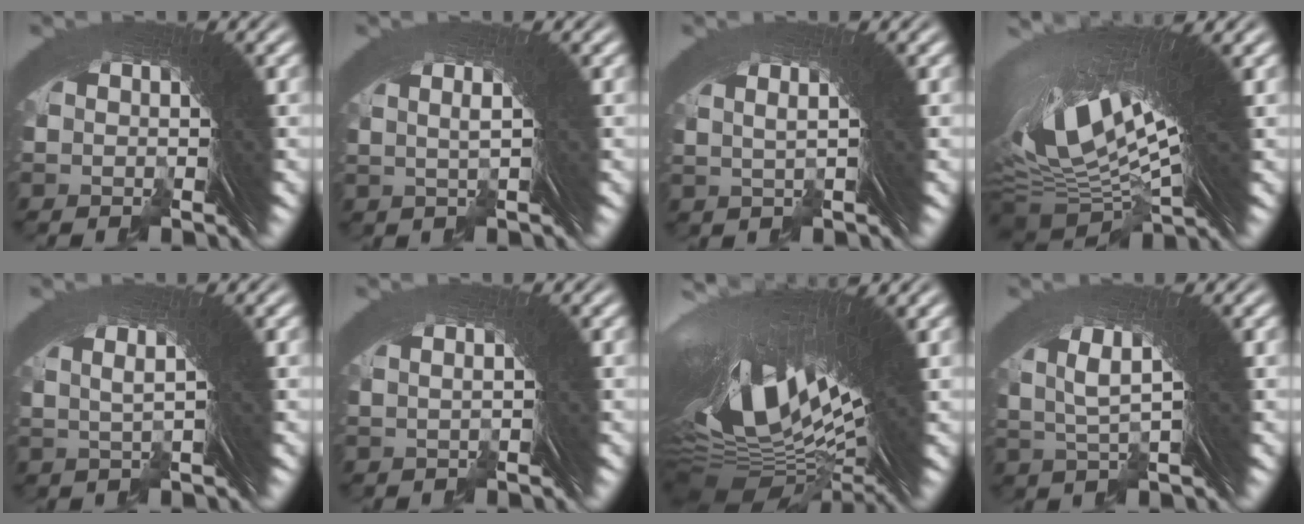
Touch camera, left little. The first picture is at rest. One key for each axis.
{"total": 3.7, "fx": 1.8, "fy": 0.1, "fz": 3.2, "tx": -0.033, "ty": 0.015, "tz": 0.024}
{"total": 3.6, "fx": 1.9, "fy": 0.3, "fz": 3.1, "tx": -0.037, "ty": 0.013, "tz": 0.028}
{"total": 17.8, "fx": 4.4, "fy": 8.1, "fz": 15.3, "tx": -0.273, "ty": -0.012, "tz": 0.083}
{"total": 5.1, "fx": 2.8, "fy": 1.1, "fz": 4.1, "tx": -0.055, "ty": 0.020, "tz": 0.038}
{"total": 1.7, "fx": 0.8, "fy": -0.8, "fz": 1.3, "tx": -0.006, "ty": 0.011, "tz": 0.014}
{"total": 22.5, "fx": 1.7, "fy": 10.6, "fz": 19.8, "tx": -0.339, "ty": -0.022, "tz": 0.046}
{"total": 7.1, "fx": 3.3, "fy": 2.4, "fz": 5.8, "tx": -0.093, "ty": 0.019, "tz": 0.044}